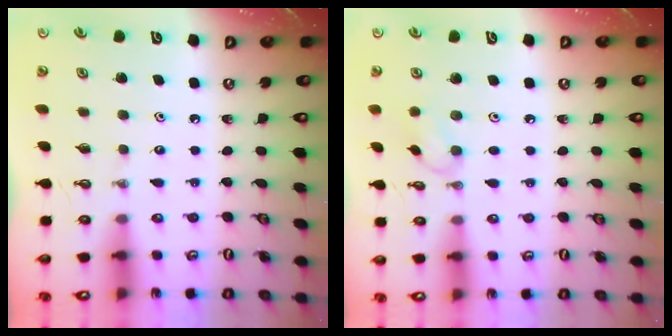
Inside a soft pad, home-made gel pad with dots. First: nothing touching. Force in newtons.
{"total": 6.8, "press": 6.8, "slide": 0.7}